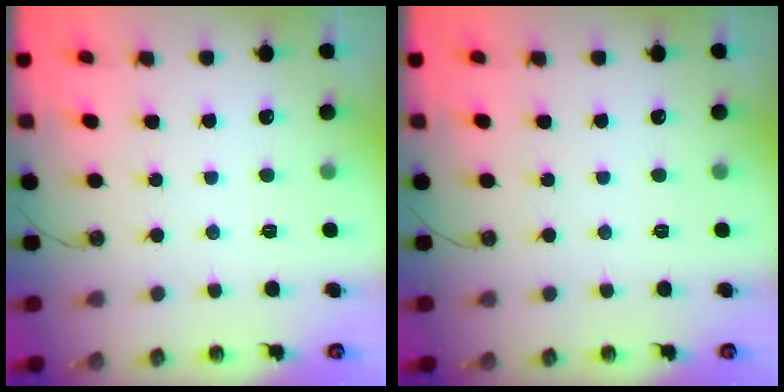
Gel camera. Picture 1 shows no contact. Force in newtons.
{"total": 0.0}